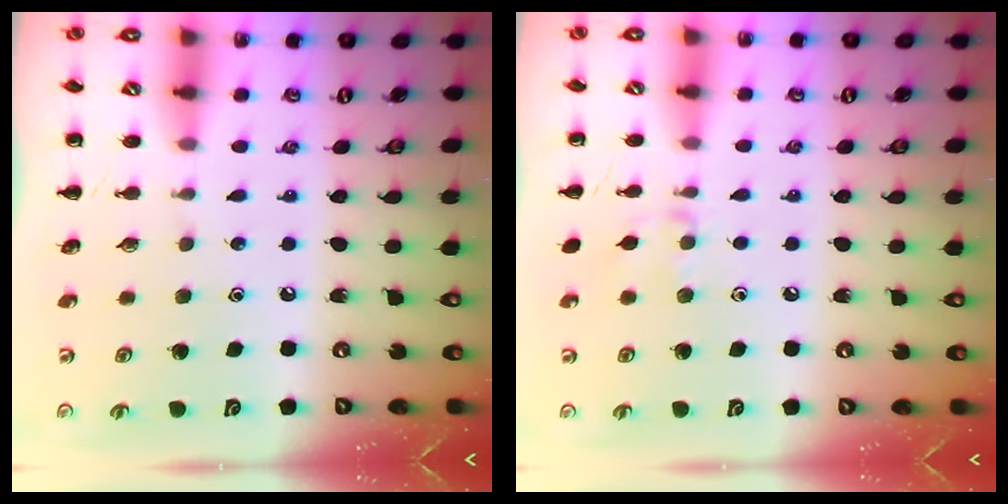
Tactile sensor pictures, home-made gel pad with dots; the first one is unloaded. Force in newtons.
{"total": 6.9, "press": 6.6, "slide": 1.9}